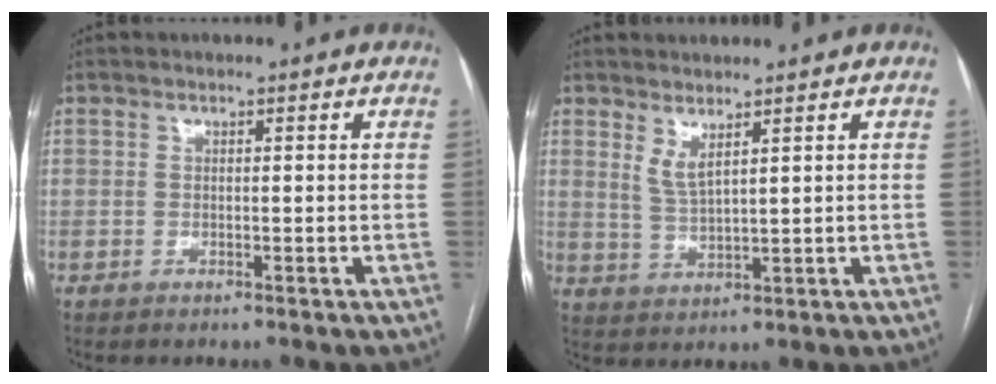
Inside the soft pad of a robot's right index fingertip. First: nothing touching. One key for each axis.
{"total": 3.1, "fx": 2.1, "fy": 0.3, "fz": 2.3, "tx": -0.051, "ty": -0.013, "tz": 0.048}